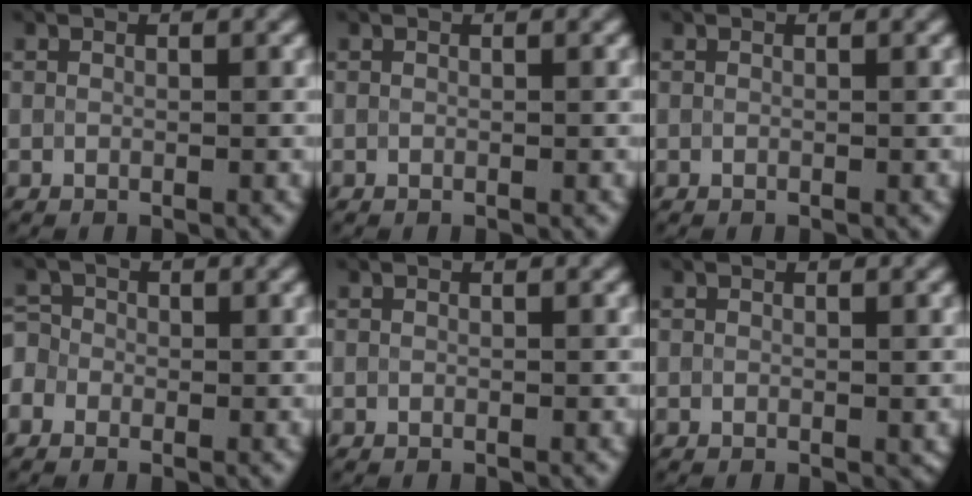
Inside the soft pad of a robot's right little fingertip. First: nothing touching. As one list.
[{"total": 0.0}, {"total": 0.0}, {"total": 2.4, "force": [-0.7, 2.2, 0.7], "torque": [-0.005, 0.014, -0.034]}, {"total": 0.0}, {"total": 0.5, "force": [0.0, 0.3, 0.4], "torque": [-0.004, -0.002, 0.001]}]